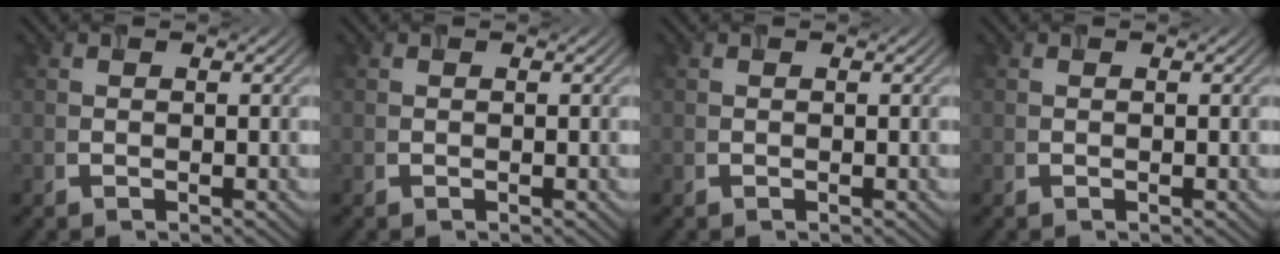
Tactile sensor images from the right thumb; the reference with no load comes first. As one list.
[{"total": 0.0}, {"total": 0.0}, {"total": 0.0}]